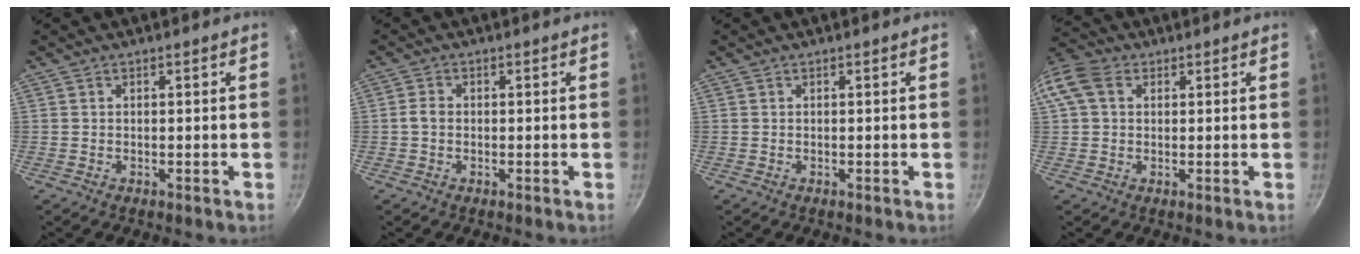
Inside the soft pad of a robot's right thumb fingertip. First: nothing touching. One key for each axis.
{"total": 1.9, "fx": -0.2, "fy": 1.5, "fz": 1.2, "tx": -0.022, "ty": 0.008, "tz": -0.007}
{"total": 0.0}
{"total": 10.2, "fx": 2.8, "fy": 7.7, "fz": 6.0, "tx": -0.128, "ty": 0.021, "tz": 0.038}